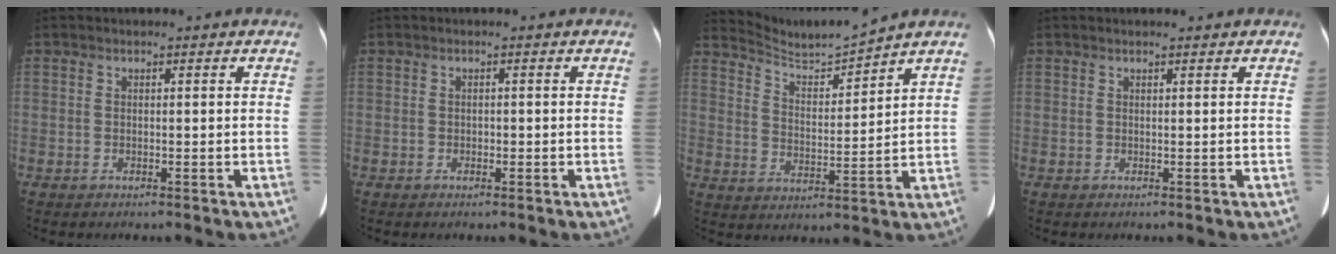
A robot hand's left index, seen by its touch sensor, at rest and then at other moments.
{"total": 0.6, "force": [-0.2, 0.4, 0.4], "torque": [-0.005, 0.002, -0.004]}
{"total": 7.2, "force": [7.1, -1.5, 0.4], "torque": [-0.023, -0.009, 0.142]}
{"total": 1.4, "force": [1.2, 0.2, 0.7], "torque": [-0.008, 0.014, 0.018]}